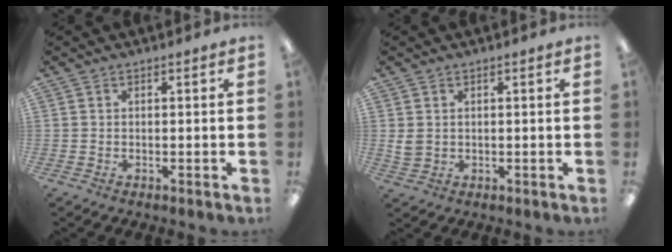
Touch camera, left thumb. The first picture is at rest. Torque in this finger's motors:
{"motor_torque": [-0.29, 0.26, 0.36, -0.27, 0.00]}